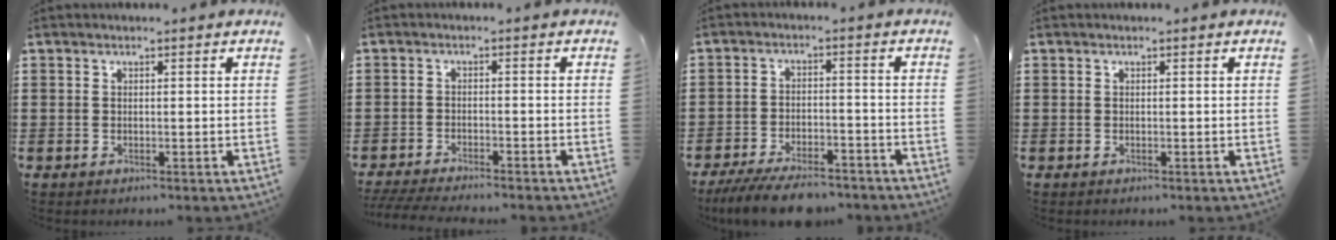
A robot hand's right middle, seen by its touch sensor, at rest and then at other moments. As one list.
[{"total": 3.2, "force": [-3.1, -0.1, 0.9], "torque": [-0.023, -0.007, -0.063]}, {"total": 6.6, "force": [-5.9, 1.2, 2.7], "torque": [-0.050, 0.001, -0.110]}, {"total": 0.0}]